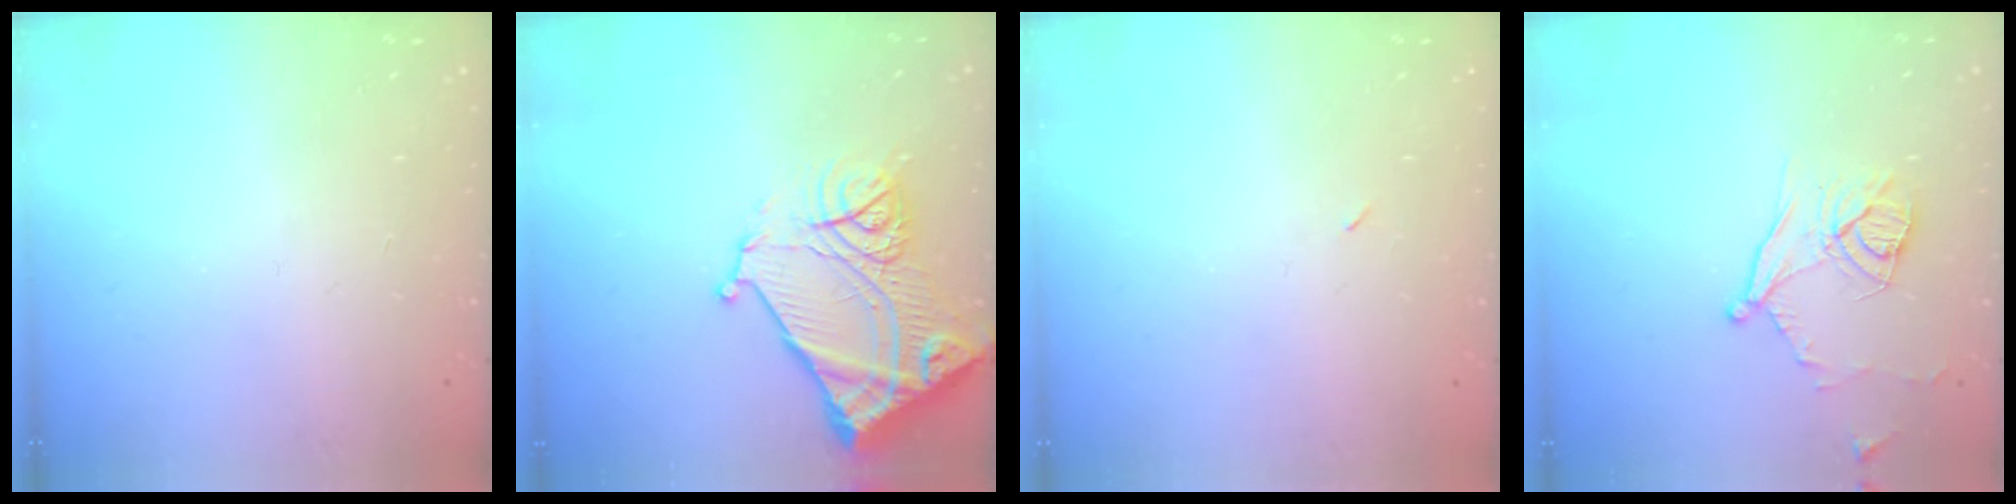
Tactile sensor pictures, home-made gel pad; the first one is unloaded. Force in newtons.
{"total": 18.5, "press": 18.4, "slide": 1.9}
{"total": 2.2, "press": 1.8, "slide": 1.2}
{"total": 11.3, "press": 11.0, "slide": 2.3}